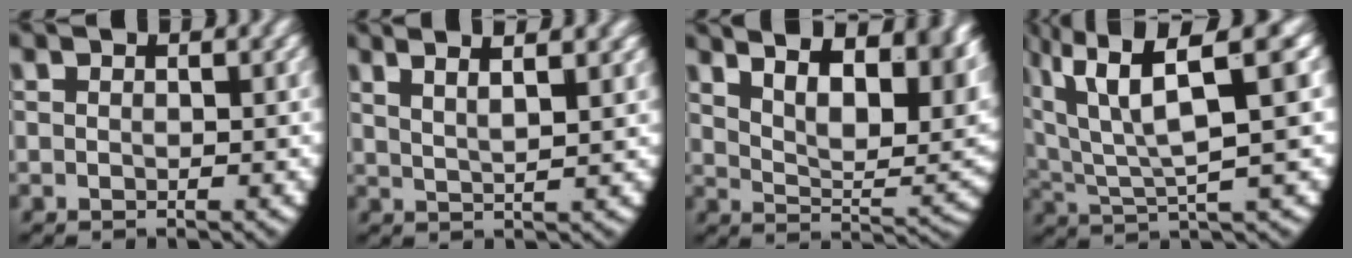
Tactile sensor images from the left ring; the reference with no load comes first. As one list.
[{"total": 5.0, "force": [3.2, 1.9, 3.4], "torque": [-0.051, 0.007, 0.050]}, {"total": 15.3, "force": [6.3, 8.6, 11.0], "torque": [-0.142, 0.017, 0.076]}, {"total": 9.5, "force": [3.4, 4.4, 7.7], "torque": [-0.142, -0.001, 0.064]}]